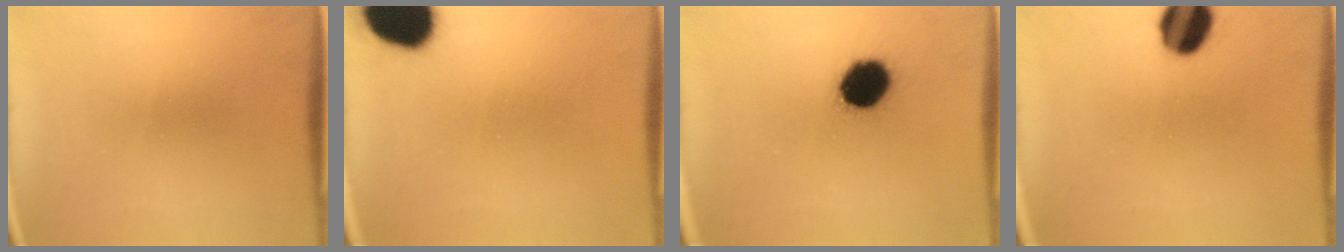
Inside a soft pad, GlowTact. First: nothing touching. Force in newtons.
{"total": 16.5}
{"total": 11.9}
{"total": 10.4}